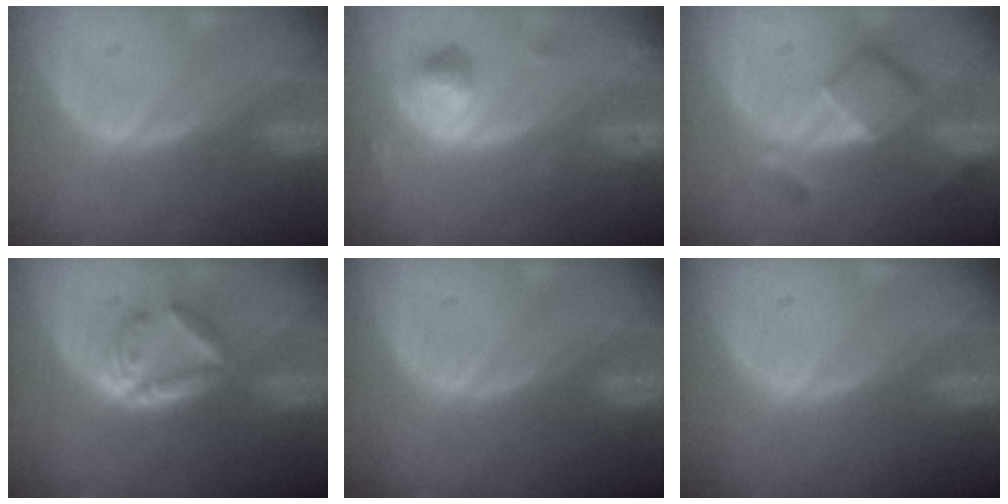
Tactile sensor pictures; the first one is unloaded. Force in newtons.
{"total": 4.5, "press": 4.5, "slide": 0.6}
{"total": 7.2, "press": 6.2, "slide": 3.7}
{"total": 5.8, "press": 5.3, "slide": 2.4}
{"total": 0.0}
{"total": 0.0}